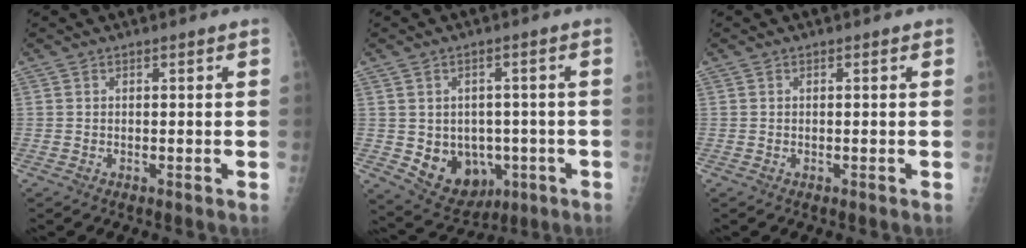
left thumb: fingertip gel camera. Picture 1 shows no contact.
{"total": 10.8, "force": [-2.3, 8.6, 6.1], "torque": [-0.060, 0.007, -0.012]}
{"total": 0.0}